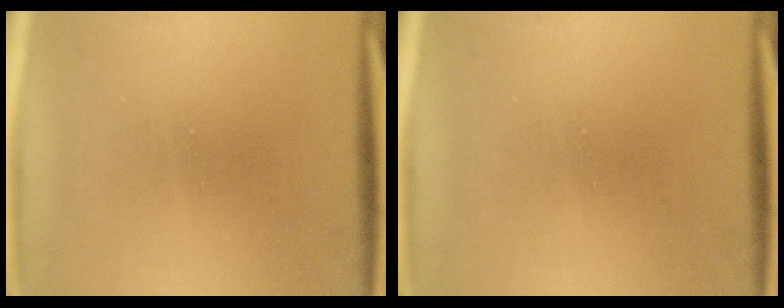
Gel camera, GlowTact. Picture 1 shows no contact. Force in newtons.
{"total": 0.0}